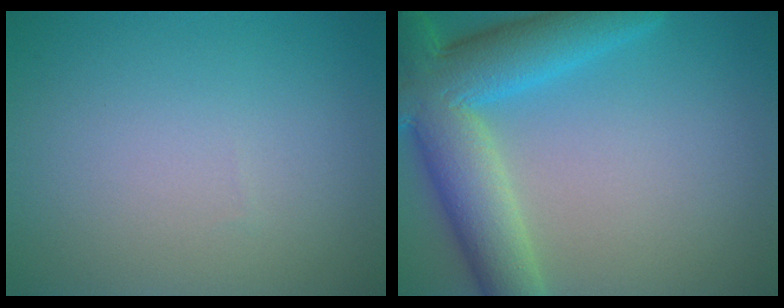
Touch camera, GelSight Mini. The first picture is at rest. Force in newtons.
{"total": 9.6, "press": 9.6, "slide": 0.5}